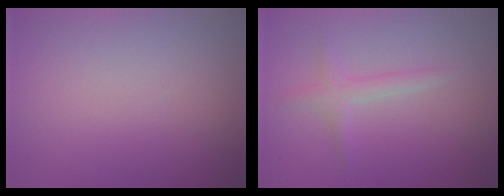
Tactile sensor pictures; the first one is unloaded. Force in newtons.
{"total": 1.6, "press": 1.6, "slide": 0.0}